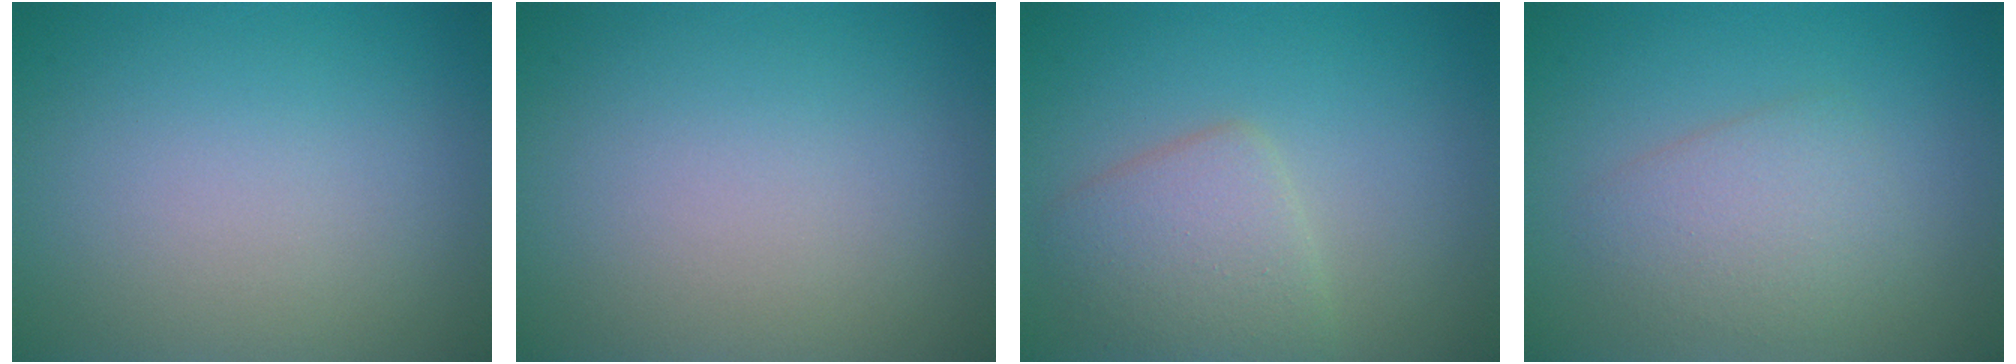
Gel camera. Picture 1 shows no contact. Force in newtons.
{"total": 0.0}
{"total": 3.6, "press": 3.6, "slide": 0.1}
{"total": 3.0, "press": 3.0, "slide": 0.1}